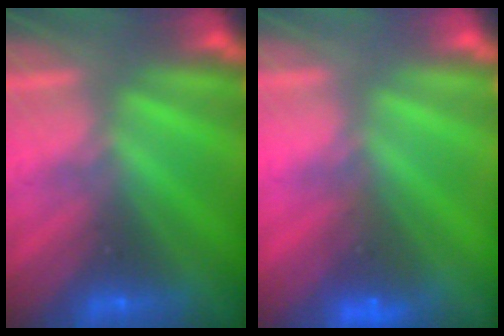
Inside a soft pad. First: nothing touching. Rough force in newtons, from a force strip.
{"total": 3.2}